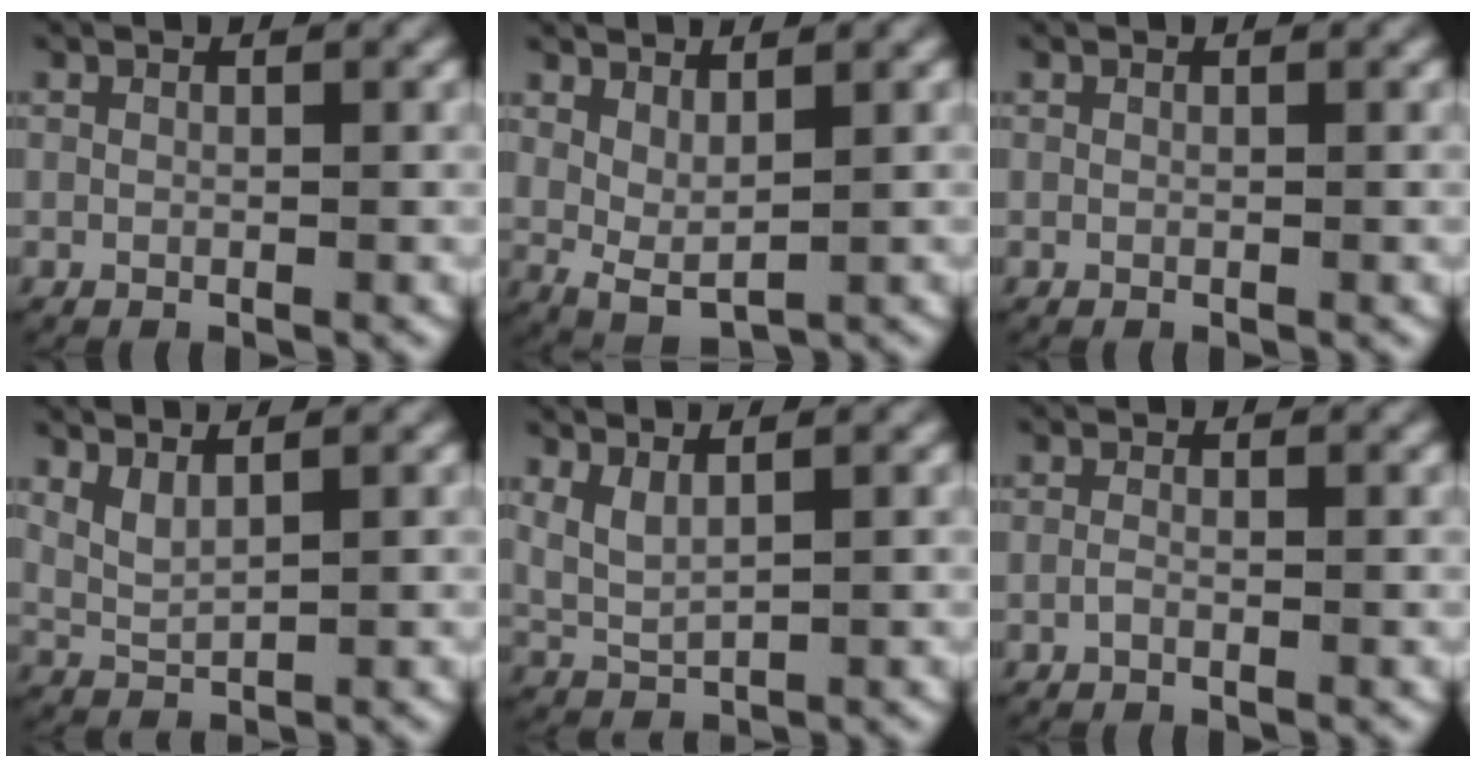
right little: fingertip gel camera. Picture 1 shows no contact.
{"total": 3.1, "force": [0.6, 2.0, 2.2], "torque": [-0.054, -0.017, 0.021]}
{"total": 0.0}
{"total": 2.6, "force": [1.3, 1.6, 1.5], "torque": [-0.041, -0.006, 0.029]}
{"total": 3.4, "force": [1.1, 2.5, 2.0], "torque": [-0.058, -0.006, 0.025]}
{"total": 0.7, "force": [-0.6, 0.2, 0.4], "torque": [-0.016, -0.005, -0.011]}